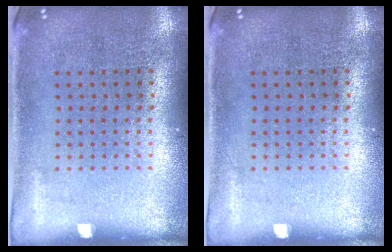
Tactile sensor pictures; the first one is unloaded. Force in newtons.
{"total": 0.0}